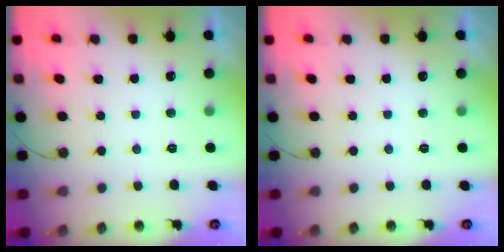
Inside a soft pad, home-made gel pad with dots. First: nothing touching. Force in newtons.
{"total": 0.0}